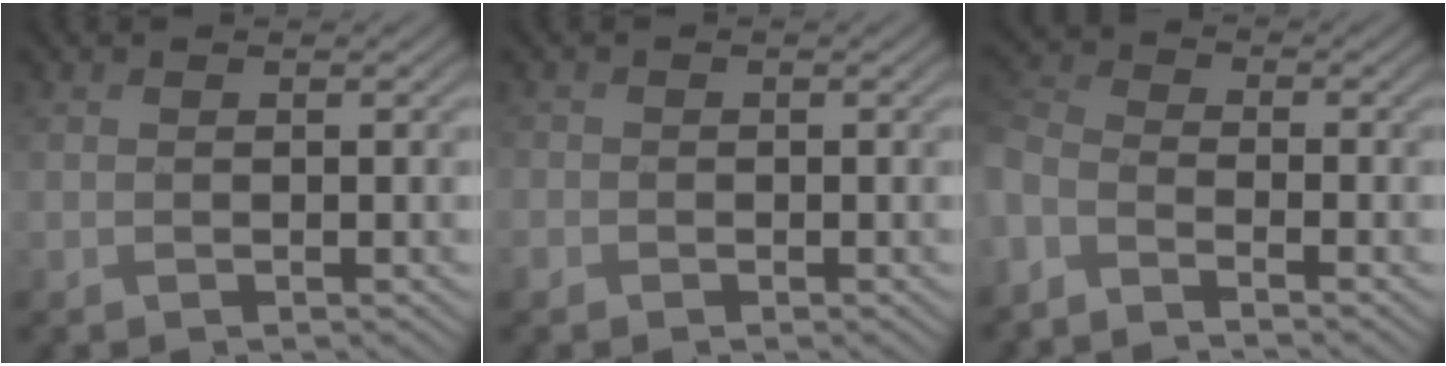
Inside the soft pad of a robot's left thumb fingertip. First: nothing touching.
{"total": 1.5, "force": [-0.6, 1.4, 0.1], "torque": [0.002, -0.004, -0.019]}
{"total": 5.6, "force": [-4.3, 2.2, 2.6], "torque": [-0.079, -0.011, -0.104]}